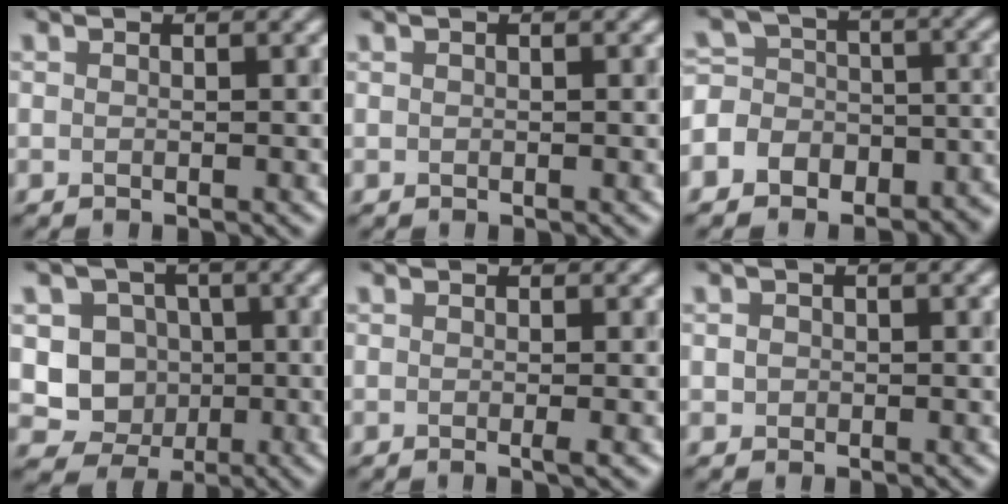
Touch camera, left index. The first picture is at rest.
{"total": 0.0}
{"total": 10.2, "force": [-5.6, 8.1, 2.4], "torque": [-0.064, 0.003, -0.093]}
{"total": 5.1, "force": [-0.1, 4.8, 1.7], "torque": [-0.004, 0.000, -0.022]}
{"total": 1.1, "force": [-0.2, 0.2, 1.1], "torque": [-0.014, -0.006, -0.006]}
{"total": 0.8, "force": [0.0, 0.8, 0.3], "torque": [-0.002, -0.001, -0.002]}